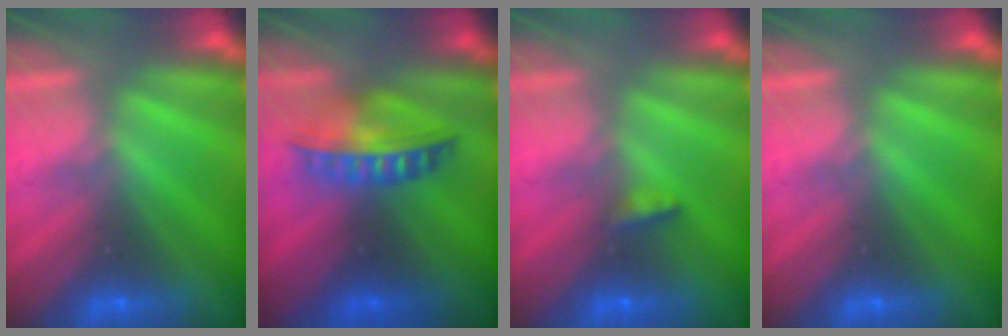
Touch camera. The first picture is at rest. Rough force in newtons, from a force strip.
{"total": 5.7}
{"total": 2.9}
{"total": 0.0}